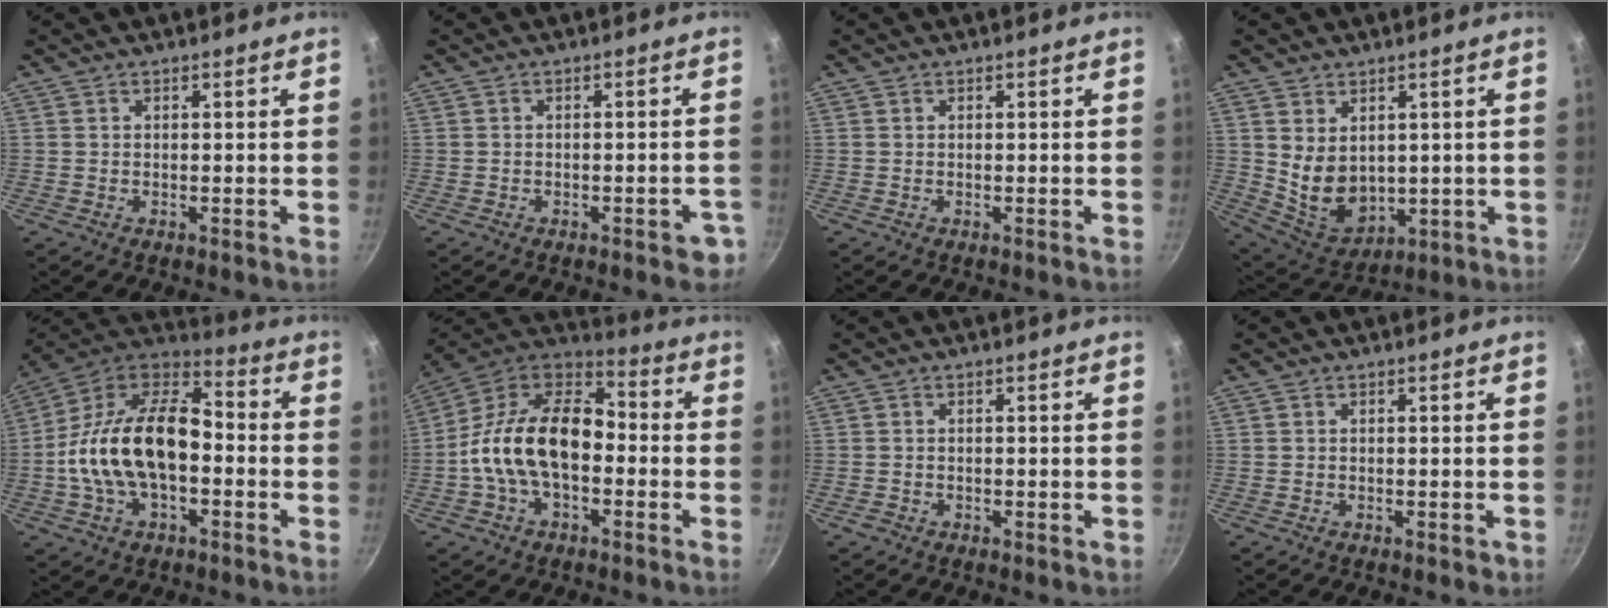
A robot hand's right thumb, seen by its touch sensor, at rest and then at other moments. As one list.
[{"total": 3.5, "force": [-1.9, 1.6, 2.4], "torque": [-0.014, 0.023, -0.012]}, {"total": 0.0}, {"total": 10.1, "force": [1.7, 7.4, 6.7], "torque": [-0.093, -0.029, 0.060]}, {"total": 22.3, "force": [-2.9, 13.4, 17.6], "torque": [-0.304, 0.051, -0.066]}, {"total": 19.4, "force": [-2.7, 12.0, 15.0], "torque": [-0.238, 0.051, -0.067]}, {"total": 1.1, "force": [-0.6, 0.7, 0.6], "torque": [-0.012, 0.005, -0.009]}, {"total": 0.7, "force": [-0.3, 0.4, 0.5], "torque": [-0.004, 0.002, -0.005]}]